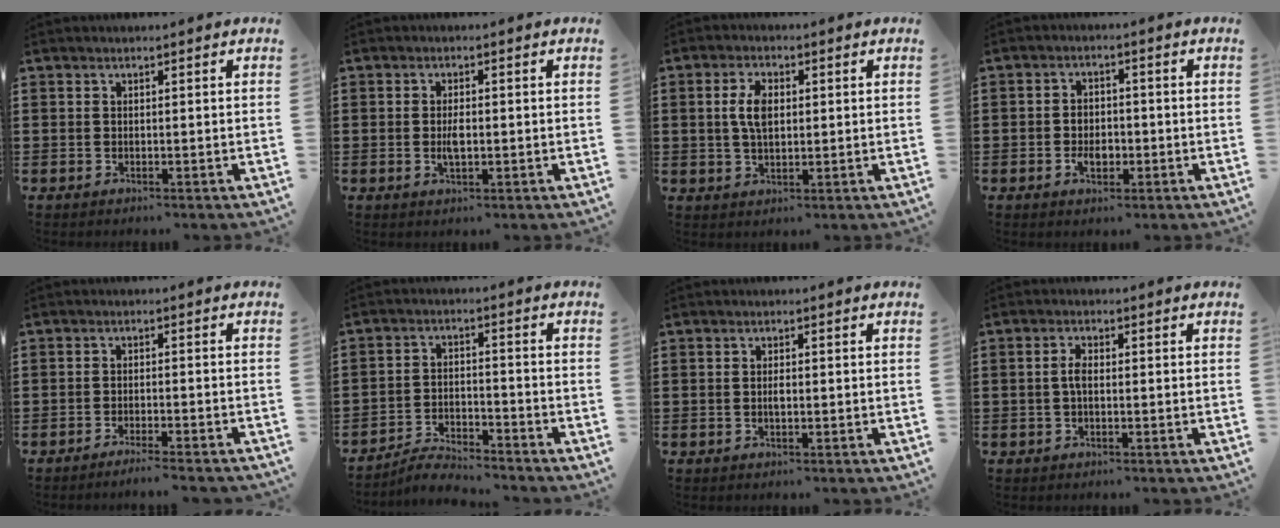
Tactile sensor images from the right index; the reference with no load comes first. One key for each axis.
{"total": 2.6, "fx": -0.3, "fy": 1.1, "fz": 2.4, "tx": -0.044, "ty": 0.003, "tz": -0.006}
{"total": 5.1, "fx": 0.7, "fy": 2.5, "fz": 4.3, "tx": -0.097, "ty": 0.009, "tz": 0.009}
{"total": 3.3, "fx": -1.0, "fy": 2.3, "fz": 2.1, "tx": -0.041, "ty": 0.004, "tz": -0.019}
{"total": 2.4, "fx": -2.2, "fy": -0.4, "fz": 0.7, "tx": -0.012, "ty": -0.001, "tz": -0.045}
{"total": 4.3, "fx": -4.2, "fy": 0.3, "fz": 0.7, "tx": -0.015, "ty": 0.007, "tz": -0.085}
{"total": 1.2, "fx": -0.1, "fy": 0.5, "fz": 1.1, "tx": -0.020, "ty": 0.003, "tz": -0.004}
{"total": 2.5, "fx": -0.2, "fy": 0.9, "fz": 2.3, "tx": -0.051, "ty": -0.001, "tz": -0.006}